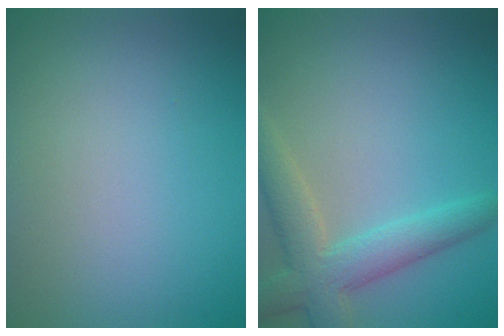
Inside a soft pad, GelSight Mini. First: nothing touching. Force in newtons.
{"total": 4.7, "press": 4.7, "slide": 0.4}